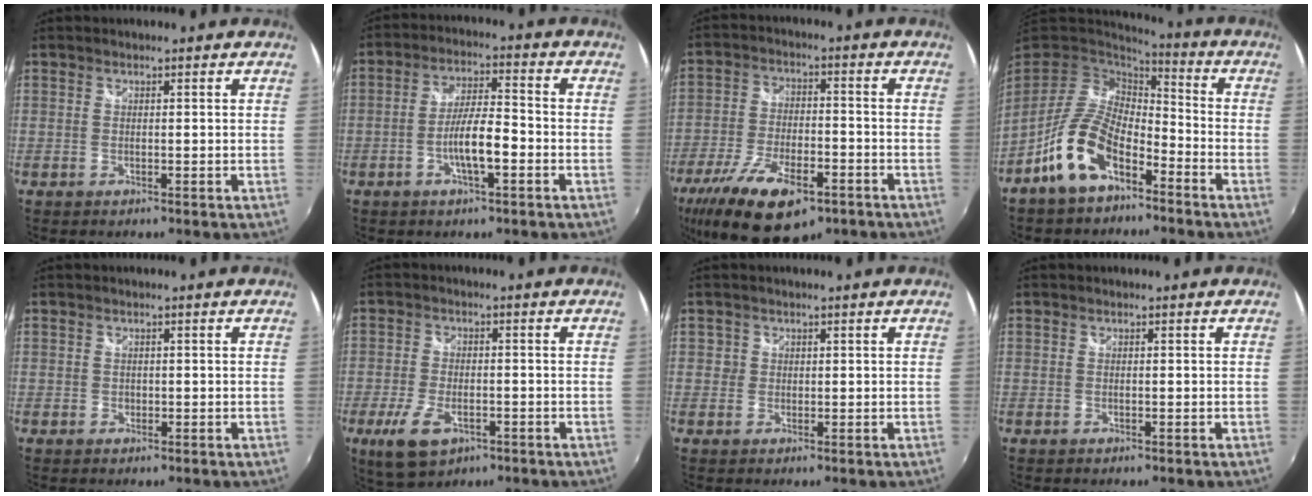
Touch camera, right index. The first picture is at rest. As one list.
[{"total": 7.4, "force": [-2.8, 1.5, 6.7], "torque": [-0.128, 0.002, -0.048]}, {"total": 18.2, "force": [-11.1, 7.3, 12.4], "torque": [-0.258, -0.045, -0.185]}, {"total": 13.3, "force": [-7.3, 6.7, 8.9], "torque": [-0.185, 0.005, -0.133]}, {"total": 0.6, "force": [-0.2, 0.6, 0.2], "torque": [0.000, -0.002, -0.003]}, {"total": 8.9, "force": [-4.2, 4.5, 6.4], "torque": [-0.150, -0.017, -0.072]}, {"total": 1.5, "force": [0.1, 1.5, 0.1], "torque": [0.000, 0.001, -0.002]}, {"total": 0.0}]